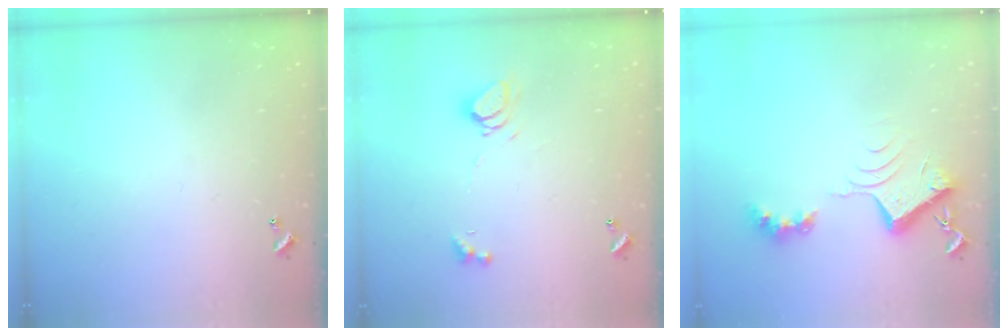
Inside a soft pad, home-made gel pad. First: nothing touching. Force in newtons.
{"total": 5.5, "press": 5.4, "slide": 0.8}
{"total": 8.0, "press": 8.0, "slide": 0.9}